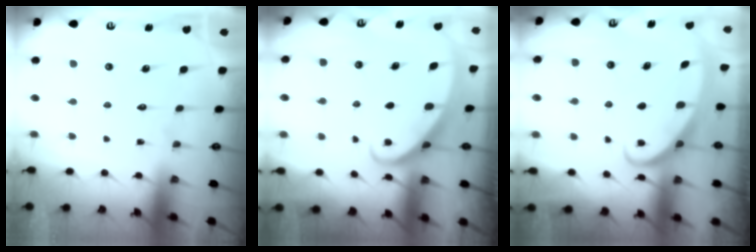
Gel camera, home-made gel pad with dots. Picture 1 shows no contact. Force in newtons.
{"total": 2.3, "press": 2.3, "slide": 0.2}
{"total": 2.7, "press": 2.7, "slide": 0.3}